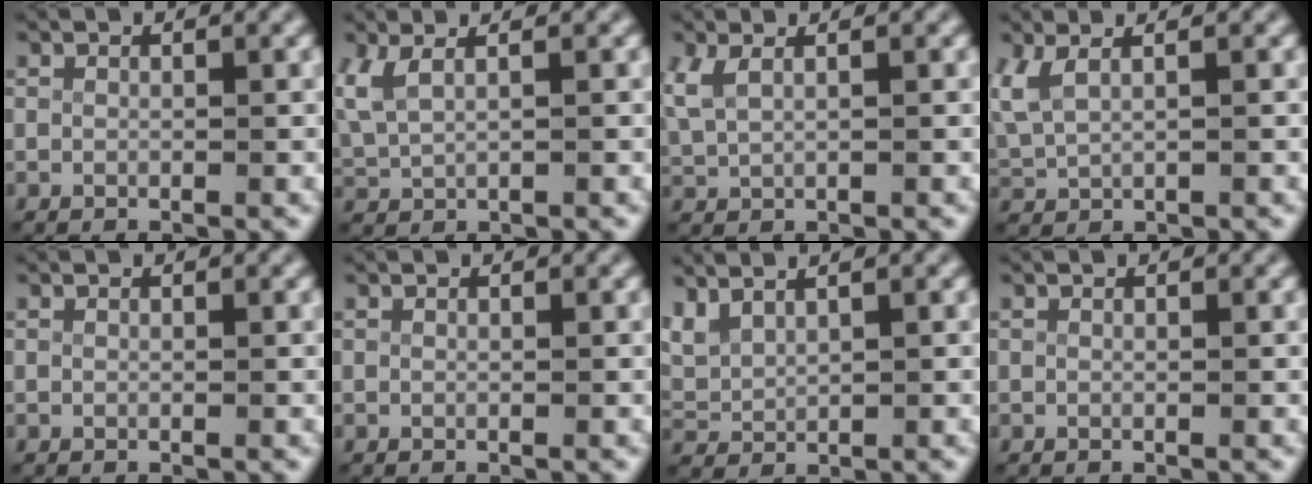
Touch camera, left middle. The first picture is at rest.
{"total": 3.5, "force": [1.2, 2.2, 2.4], "torque": [-0.070, 0.002, 0.028]}
{"total": 2.3, "force": [0.9, 1.3, 1.6], "torque": [-0.050, -0.002, 0.027]}
{"total": 3.9, "force": [1.2, 2.7, 2.6], "torque": [-0.075, 0.002, 0.027]}
{"total": 0.0}
{"total": 0.0}
{"total": 3.8, "force": [1.8, 2.7, 1.9], "torque": [-0.063, -0.004, 0.041]}
{"total": 0.0}